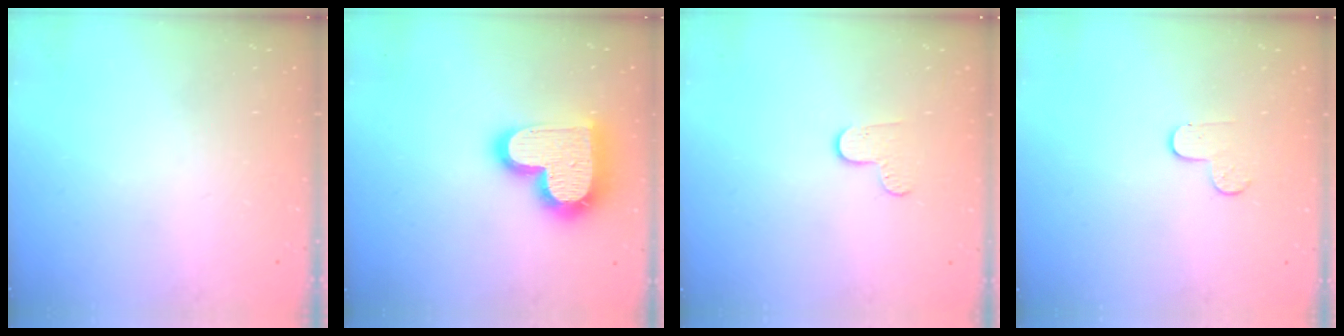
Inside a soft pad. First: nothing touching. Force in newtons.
{"total": 20.1, "press": 20.1, "slide": 1.5}
{"total": 6.4, "press": 6.4, "slide": 0.5}
{"total": 3.7, "press": 3.6, "slide": 0.4}